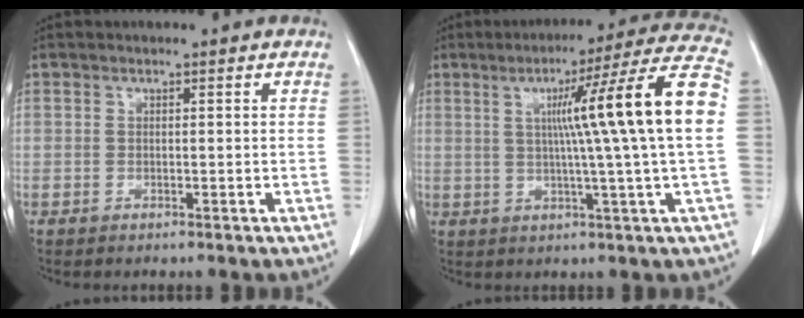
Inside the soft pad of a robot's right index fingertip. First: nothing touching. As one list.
[{"total": 16.9, "force": [2.0, -2.2, 16.6], "torque": [-0.229, 0.018, 0.021]}]